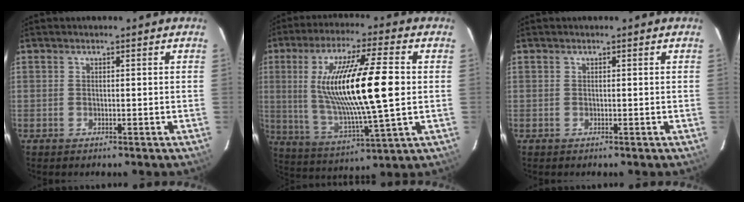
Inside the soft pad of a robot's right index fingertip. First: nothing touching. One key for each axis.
{"total": 20.3, "fx": 1.9, "fy": 3.0, "fz": 20.0, "tx": -0.367, "ty": -0.009, "tz": 0.048}
{"total": 0.0}